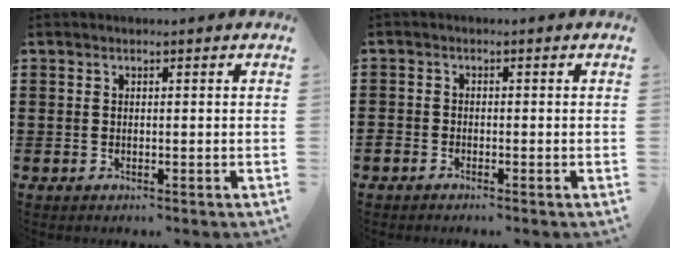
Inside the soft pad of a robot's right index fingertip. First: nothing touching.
{"total": 1.3, "force": [-1.2, 0.4, 0.1], "torque": [-0.004, 0.003, -0.026]}